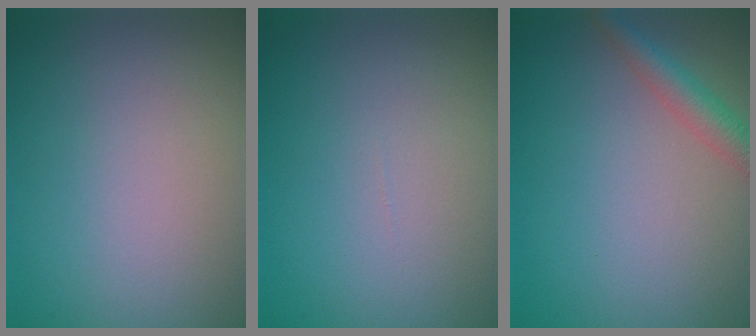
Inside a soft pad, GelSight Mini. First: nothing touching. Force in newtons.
{"total": 0.0}
{"total": 2.7, "press": 2.7, "slide": 0.2}